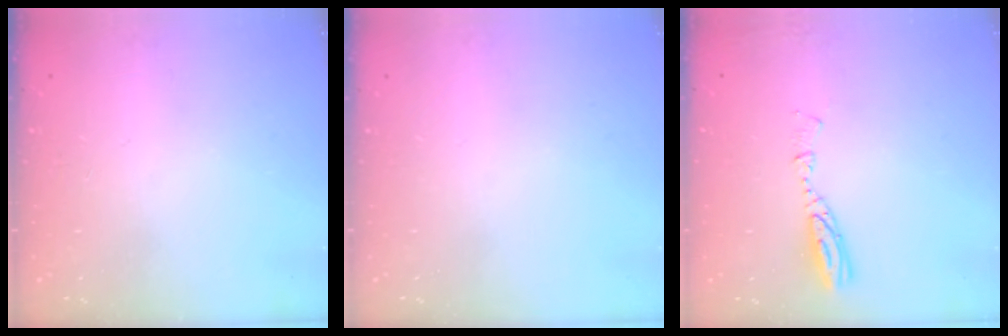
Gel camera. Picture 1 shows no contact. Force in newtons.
{"total": 0.0}
{"total": 5.7, "press": 5.7, "slide": 0.5}